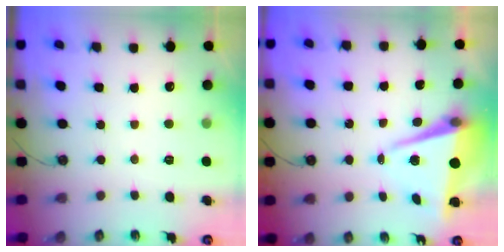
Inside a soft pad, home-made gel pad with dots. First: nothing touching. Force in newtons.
{"total": 7.8, "press": 7.3, "slide": 2.9}